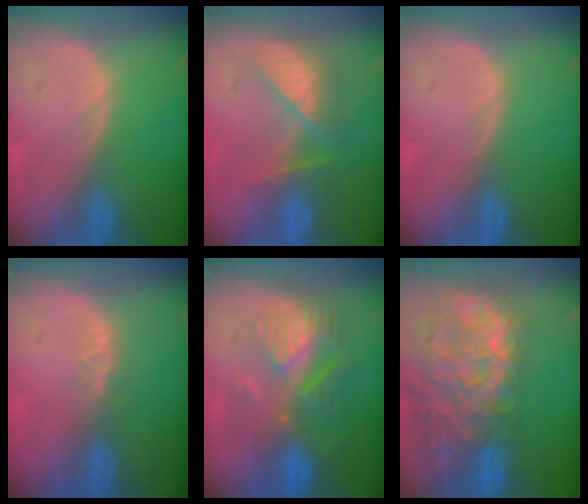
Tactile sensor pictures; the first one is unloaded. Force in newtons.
{"total": 7.2, "press": 6.9, "slide": 2.1}
{"total": 0.0}
{"total": 2.4, "press": 1.8, "slide": 1.5}
{"total": 8.8, "press": 8.0, "slide": 3.8}
{"total": 15.0, "press": 12.2, "slide": 8.8}